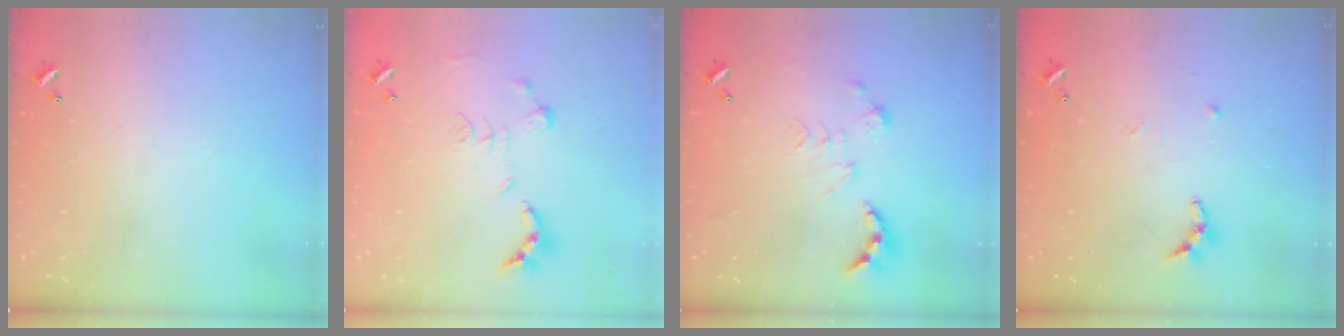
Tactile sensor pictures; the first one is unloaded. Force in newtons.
{"total": 1.1, "press": 1.0, "slide": 0.4}
{"total": 0.8, "press": 0.8, "slide": 0.3}
{"total": 6.6, "press": 6.5, "slide": 0.6}